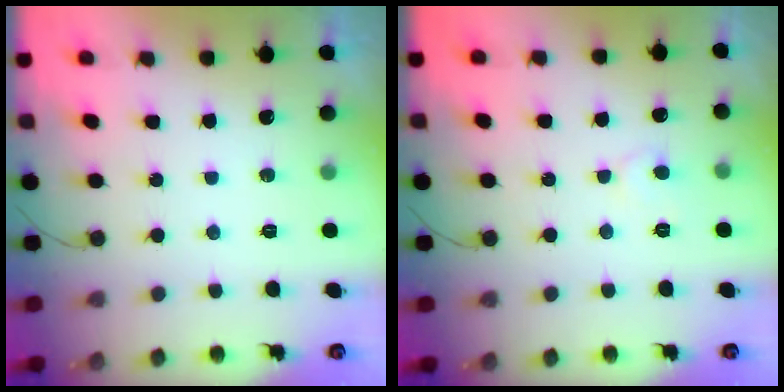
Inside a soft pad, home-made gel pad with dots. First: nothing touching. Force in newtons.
{"total": 4.2, "press": 4.1, "slide": 0.5}